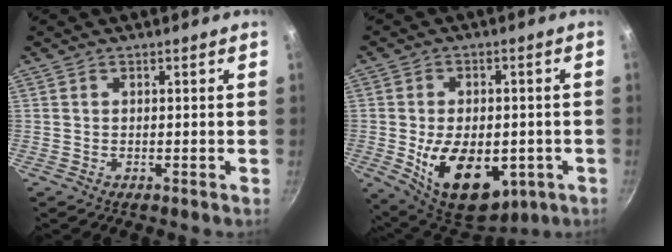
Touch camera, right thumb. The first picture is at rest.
{"total": 17.6, "force": [-4.1, 10.8, 13.2], "torque": [-0.181, -0.004, -0.044]}